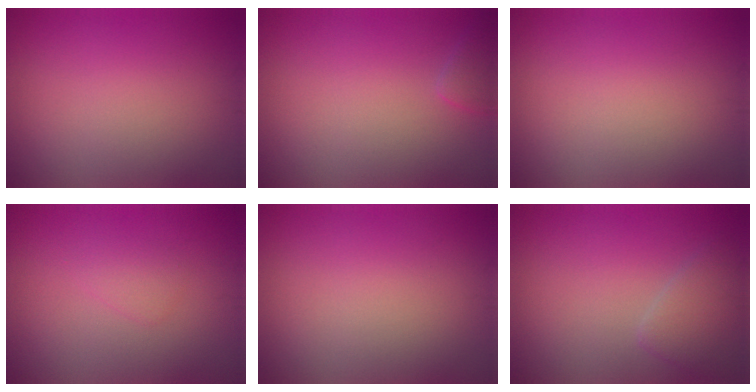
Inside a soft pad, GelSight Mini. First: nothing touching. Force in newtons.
{"total": 1.4, "press": 1.4, "slide": 0.1}
{"total": 0.0}
{"total": 1.1, "press": 1.1, "slide": 0.1}
{"total": 0.0}
{"total": 2.5, "press": 2.5, "slide": 0.2}